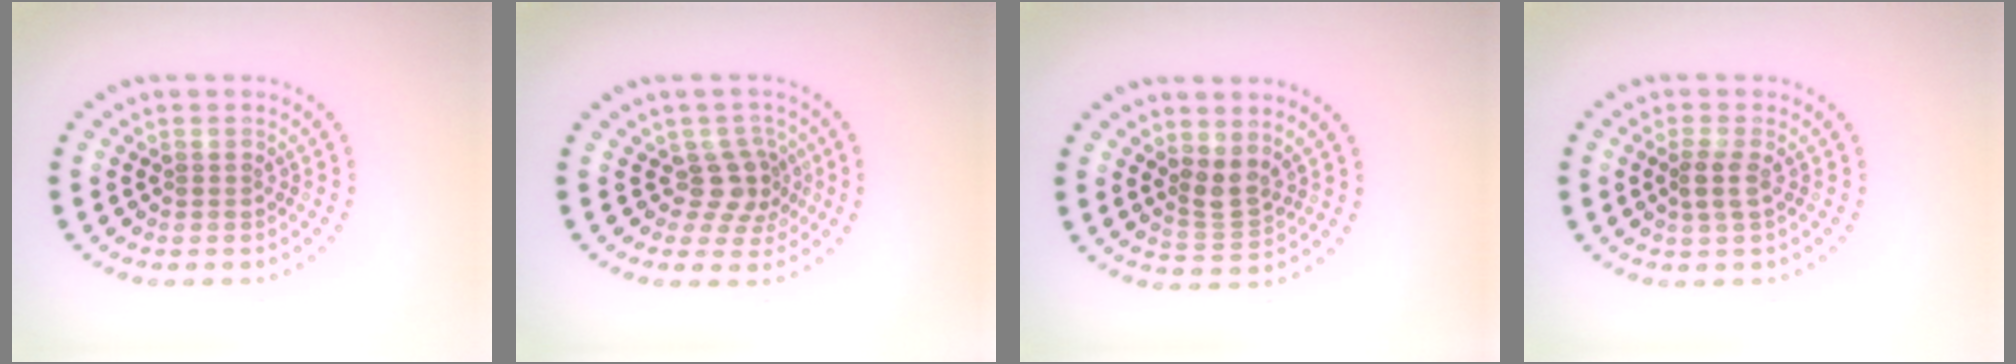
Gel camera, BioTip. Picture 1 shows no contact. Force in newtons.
{"total": 2.8, "press": 2.2, "slide": 1.8}
{"total": 2.3, "press": 2.0, "slide": 1.3}
{"total": 1.5, "press": 1.2, "slide": 0.8}